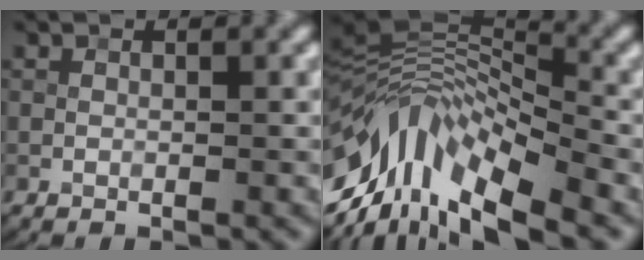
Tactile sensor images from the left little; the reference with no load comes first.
{"total": 13.4, "force": [-5.8, 5.7, 10.7], "torque": [-0.217, 0.009, -0.107]}